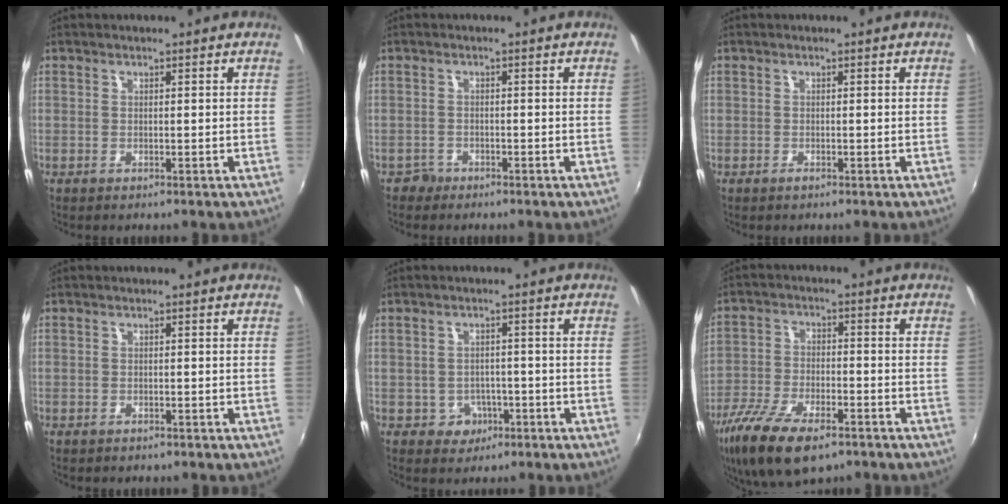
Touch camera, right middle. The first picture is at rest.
{"total": 1.6, "force": [-1.3, 0.9, -0.2], "torque": [0.001, 0.003, -0.024]}
{"total": 0.6, "force": [-0.5, 0.3, 0.1], "torque": [-0.002, -0.003, -0.011]}
{"total": 1.0, "force": [-0.7, 0.6, 0.1], "torque": [-0.007, -0.002, -0.012]}
{"total": 4.1, "force": [-1.7, 3.7, 0.8], "torque": [-0.025, 0.007, -0.017]}
{"total": 15.3, "force": [-10.1, 6.0, 9.8], "torque": [-0.214, -0.042, -0.185]}